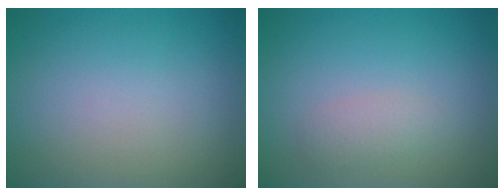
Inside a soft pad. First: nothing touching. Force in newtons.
{"total": 1.5, "press": 1.5, "slide": 0.1}